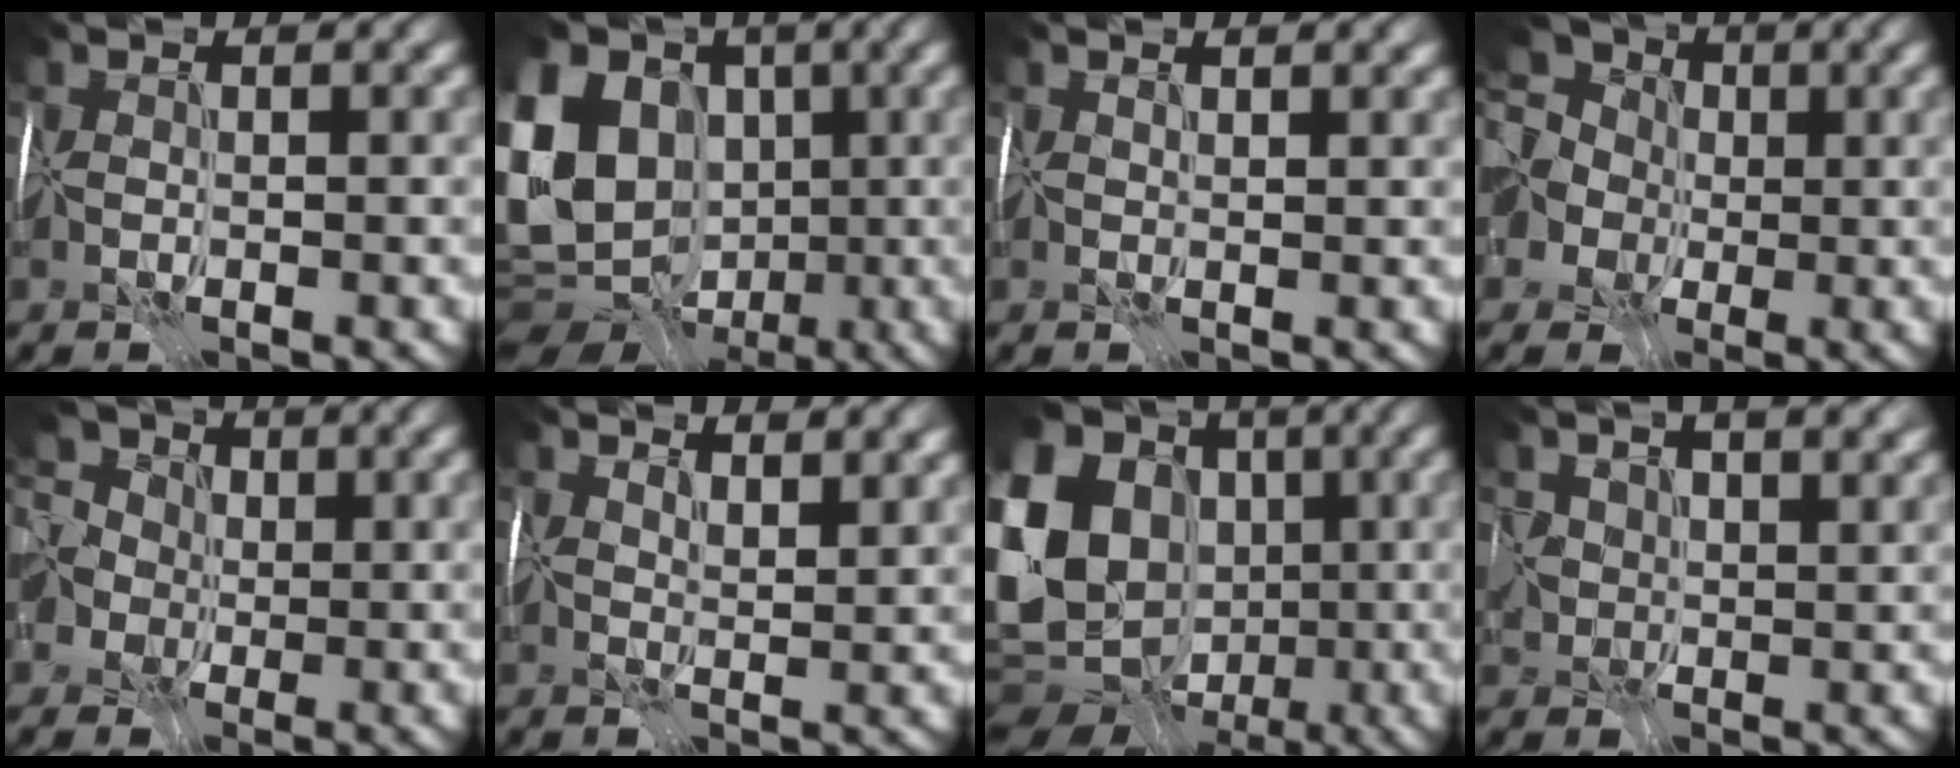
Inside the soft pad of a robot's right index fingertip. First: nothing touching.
{"total": 19.0, "force": [-0.9, 15.3, 11.2], "torque": [-0.244, 0.023, -0.054]}
{"total": 0.9, "force": [0.8, 0.0, 0.3], "torque": [-0.004, -0.003, 0.014]}
{"total": 11.2, "force": [1.4, 8.9, 6.7], "torque": [-0.136, 0.010, -0.023]}
{"total": 9.2, "force": [1.2, 7.0, 5.8], "torque": [-0.120, 0.014, -0.002]}
{"total": 3.1, "force": [2.5, 0.8, 1.7], "torque": [-0.023, -0.001, 0.034]}
{"total": 19.8, "force": [-2.5, 15.8, 11.7], "torque": [-0.239, 0.003, -0.079]}
{"total": 7.8, "force": [3.8, 4.6, 5.0], "torque": [-0.090, 0.012, 0.071]}